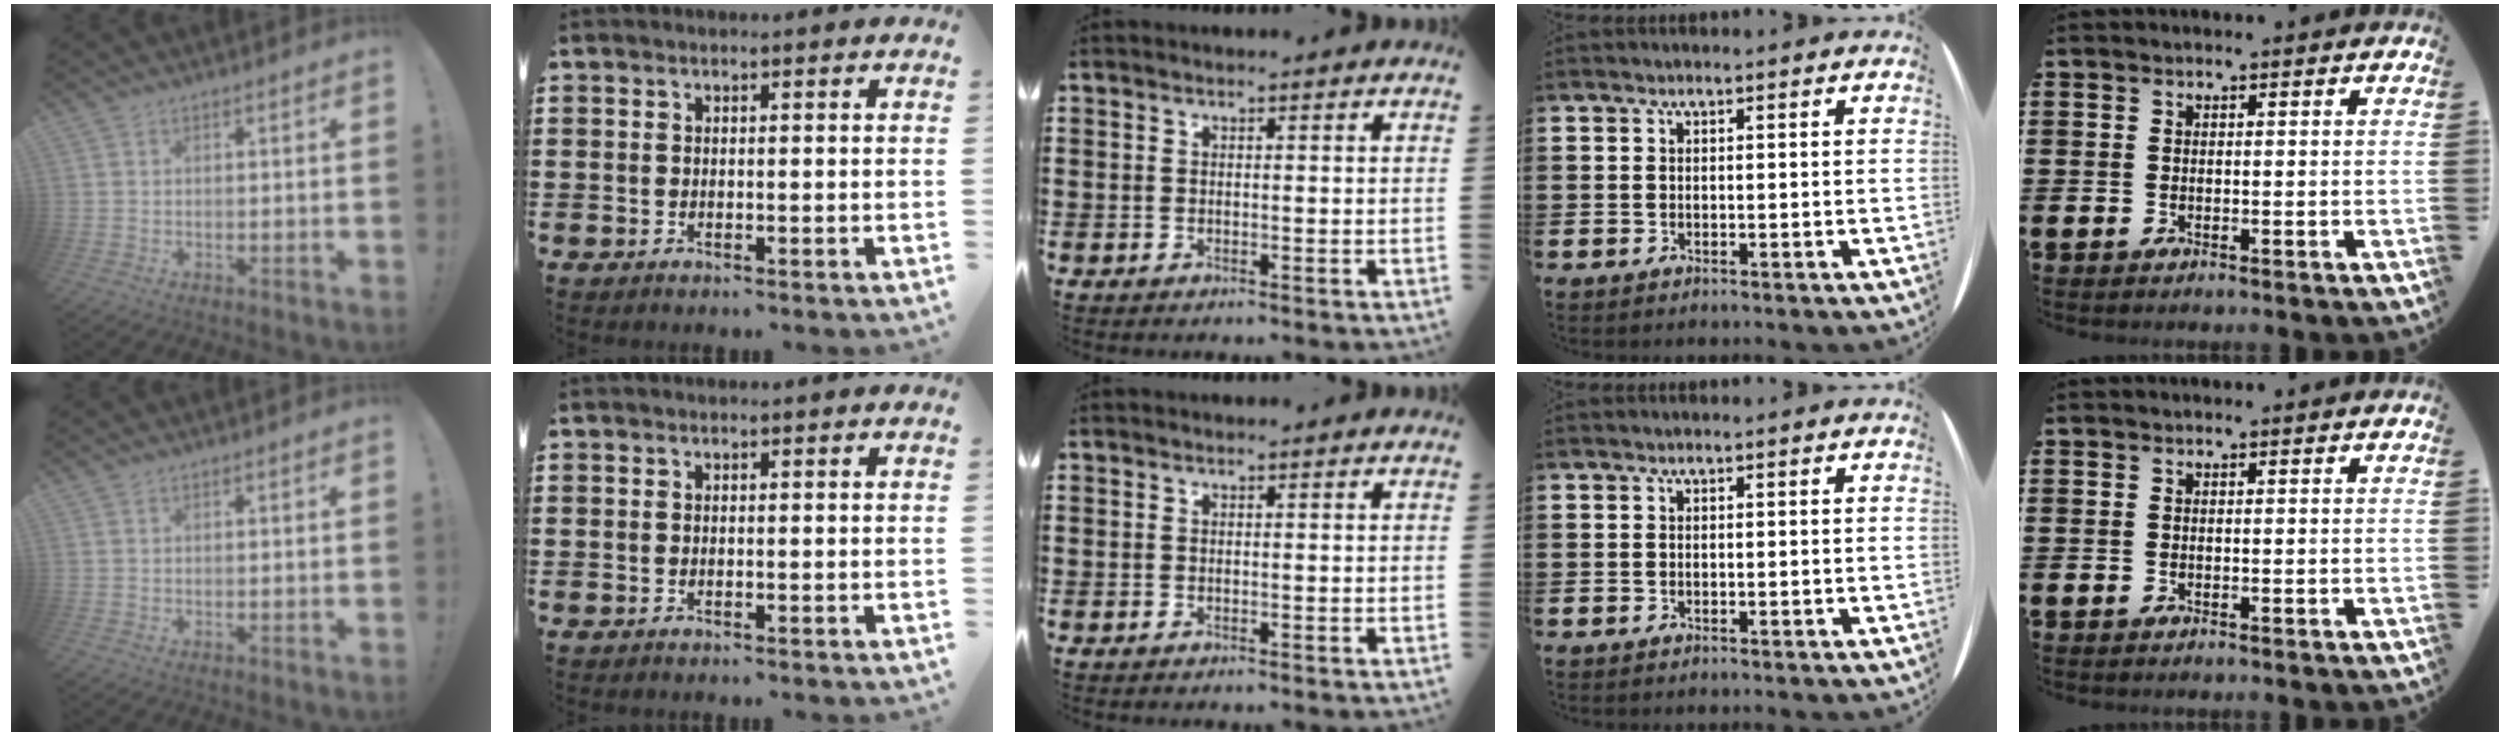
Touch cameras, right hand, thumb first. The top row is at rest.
{}